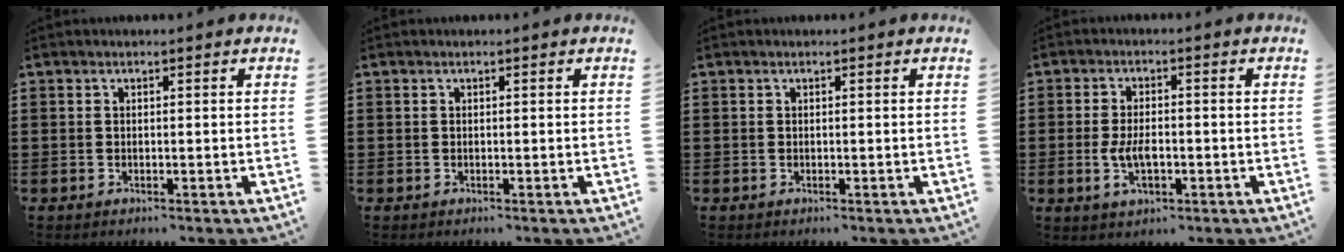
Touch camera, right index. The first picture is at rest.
{"total": 0.0}
{"total": 0.0}
{"total": 4.7, "force": [-0.9, 2.4, 4.0], "torque": [-0.087, -0.001, -0.019]}